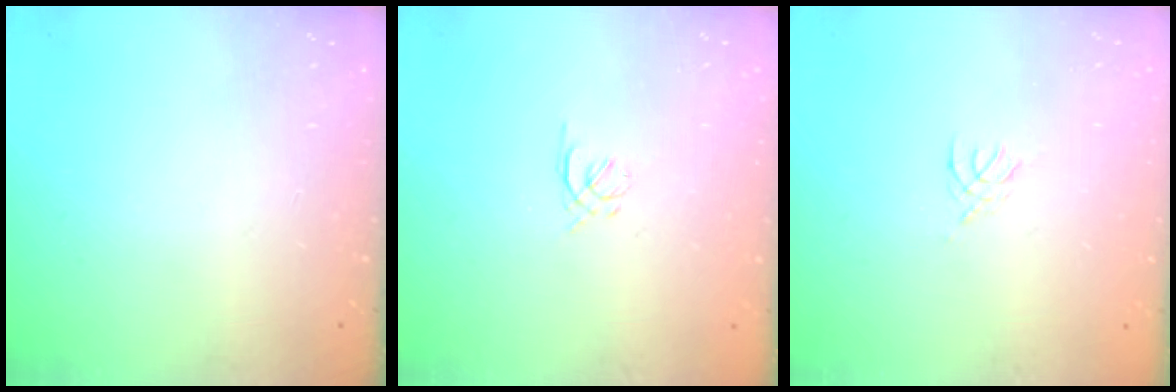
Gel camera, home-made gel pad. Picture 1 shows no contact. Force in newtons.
{"total": 1.6, "press": 1.5, "slide": 0.5}
{"total": 1.2, "press": 1.2, "slide": 0.3}